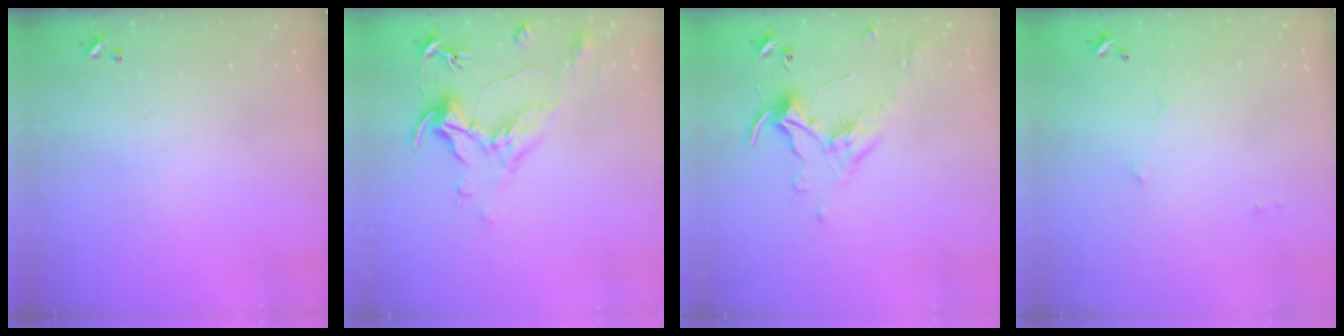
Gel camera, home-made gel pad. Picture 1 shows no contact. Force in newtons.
{"total": 2.1, "press": 1.6, "slide": 1.4}
{"total": 0.5, "press": 0.4, "slide": 0.4}
{"total": 7.6, "press": 7.5, "slide": 0.6}